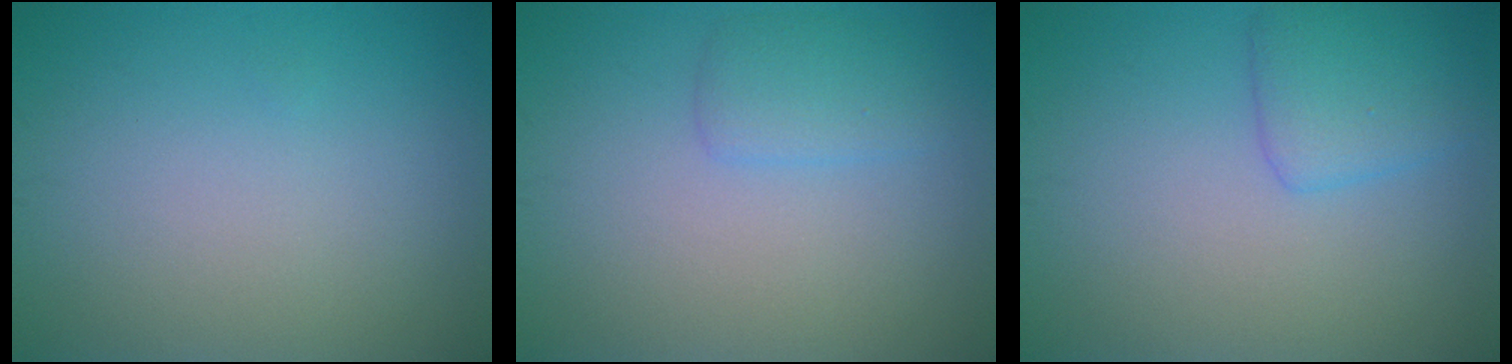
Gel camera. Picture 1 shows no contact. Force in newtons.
{"total": 1.9, "press": 1.9, "slide": 0.1}
{"total": 2.7, "press": 2.7, "slide": 0.1}